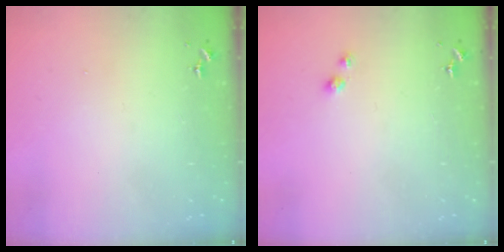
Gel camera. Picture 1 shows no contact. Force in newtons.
{"total": 3.1, "press": 3.0, "slide": 0.6}